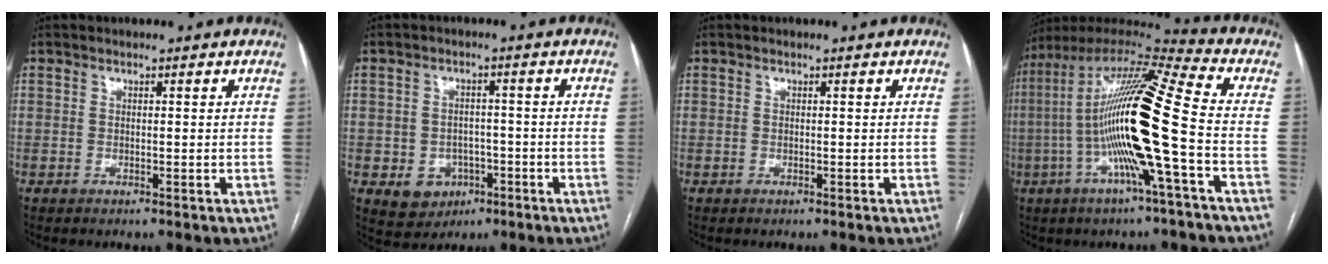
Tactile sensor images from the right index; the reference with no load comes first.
{"total": 6.0, "force": [-2.2, 5.2, 2.1], "torque": [-0.030, 0.009, -0.021]}
{"total": 0.0}
{"total": 20.3, "force": [-3.3, 0.2, 20.0], "torque": [-0.382, 0.005, -0.074]}